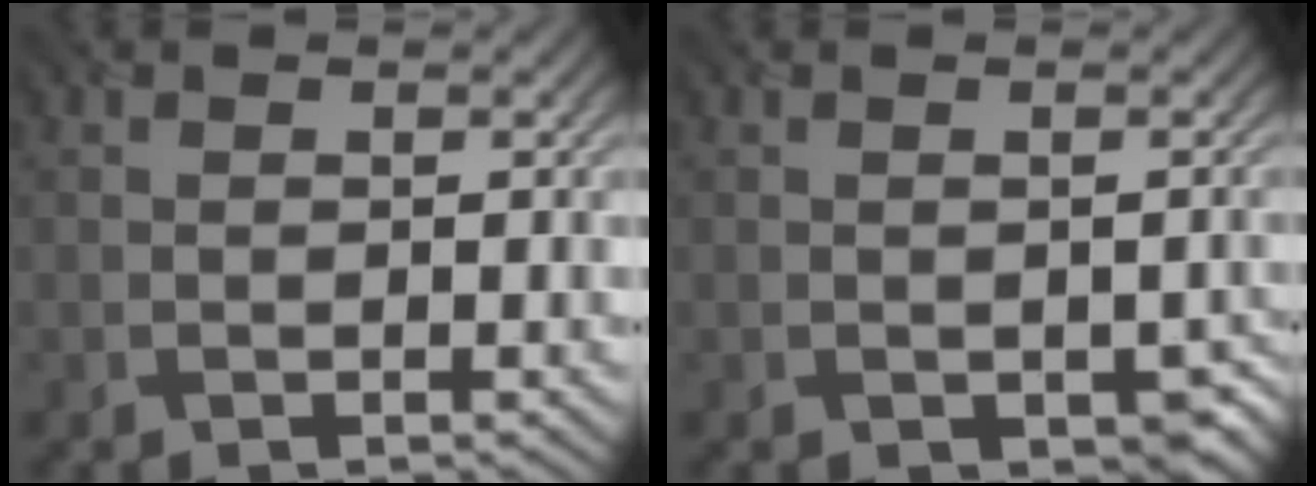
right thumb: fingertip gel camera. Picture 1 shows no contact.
{"total": 2.6, "force": [-1.1, 1.9, 1.2], "torque": [-0.021, -0.020, -0.010]}